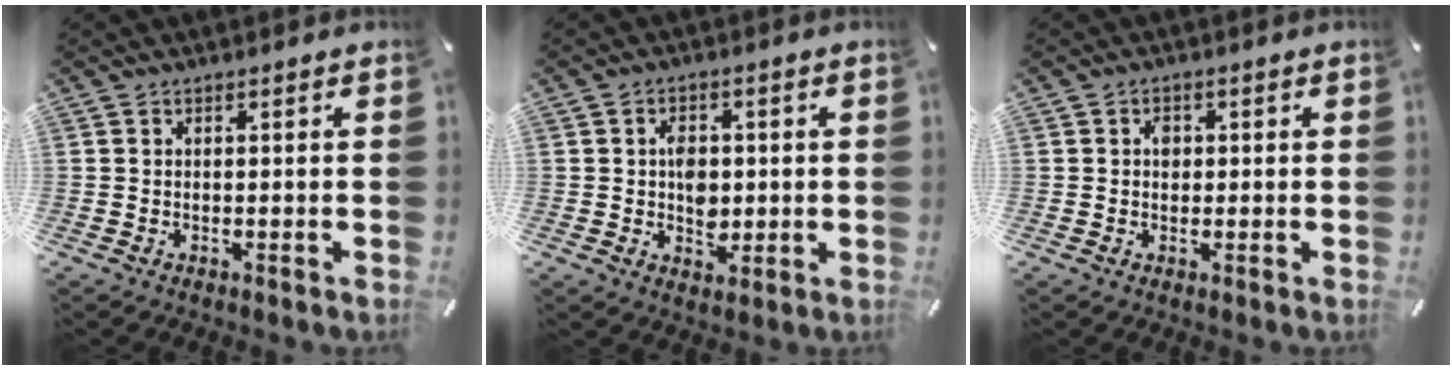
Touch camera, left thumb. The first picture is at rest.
{"total": 6.3, "force": [-0.2, 5.0, 3.8], "torque": [-0.040, 0.001, -0.006]}
{"total": 2.4, "force": [0.1, 2.0, 1.2], "torque": [-0.009, 0.001, -0.004]}